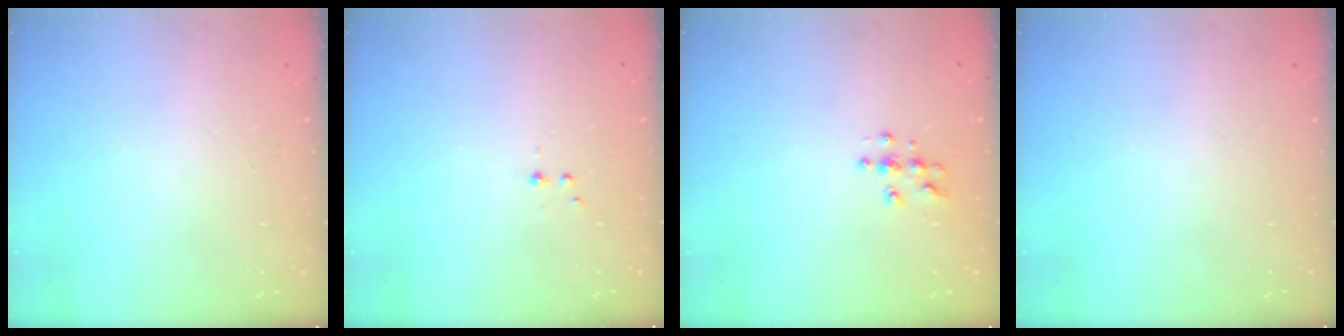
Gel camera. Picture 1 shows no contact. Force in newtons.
{"total": 2.2, "press": 1.9, "slide": 1.0}
{"total": 4.3, "press": 4.3, "slide": 0.4}
{"total": 0.0}